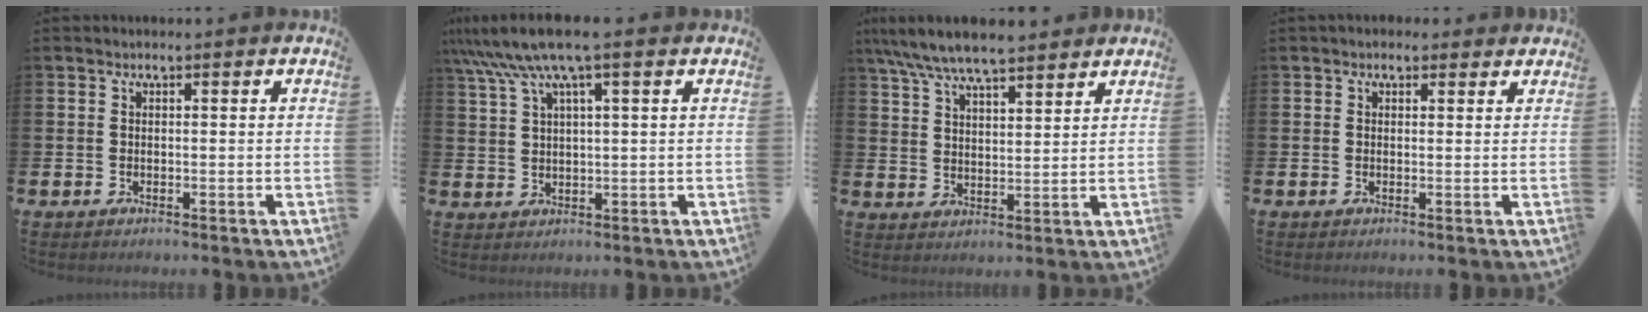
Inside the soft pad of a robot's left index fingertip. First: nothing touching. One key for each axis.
{"total": 7.4, "fx": 4.8, "fy": 0.9, "fz": 5.5, "tx": -0.120, "ty": -0.005, "tz": 0.086}
{"total": 7.4, "fx": 6.9, "fy": 1.2, "fz": 2.4, "tx": -0.071, "ty": -0.024, "tz": 0.125}
{"total": 1.3, "fx": 0.9, "fy": 0.8, "fz": 0.2, "tx": 0.007, "ty": 0.005, "tz": 0.014}